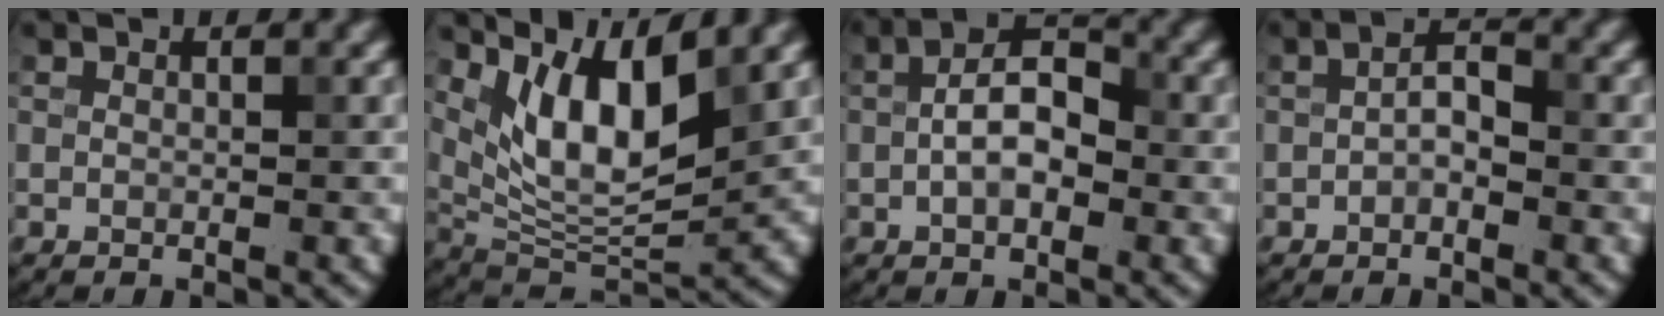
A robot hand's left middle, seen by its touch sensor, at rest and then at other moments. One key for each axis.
{"total": 8.1, "fx": 3.7, "fy": 3.0, "fz": 6.6, "tx": -0.116, "ty": -0.017, "tz": 0.072}
{"total": 4.5, "fx": -0.7, "fy": 2.4, "fz": 3.8, "tx": -0.065, "ty": 0.010, "tz": -0.019}
{"total": 2.0, "fx": -0.6, "fy": 1.0, "fz": 1.7, "tx": -0.029, "ty": 0.008, "tz": -0.016}